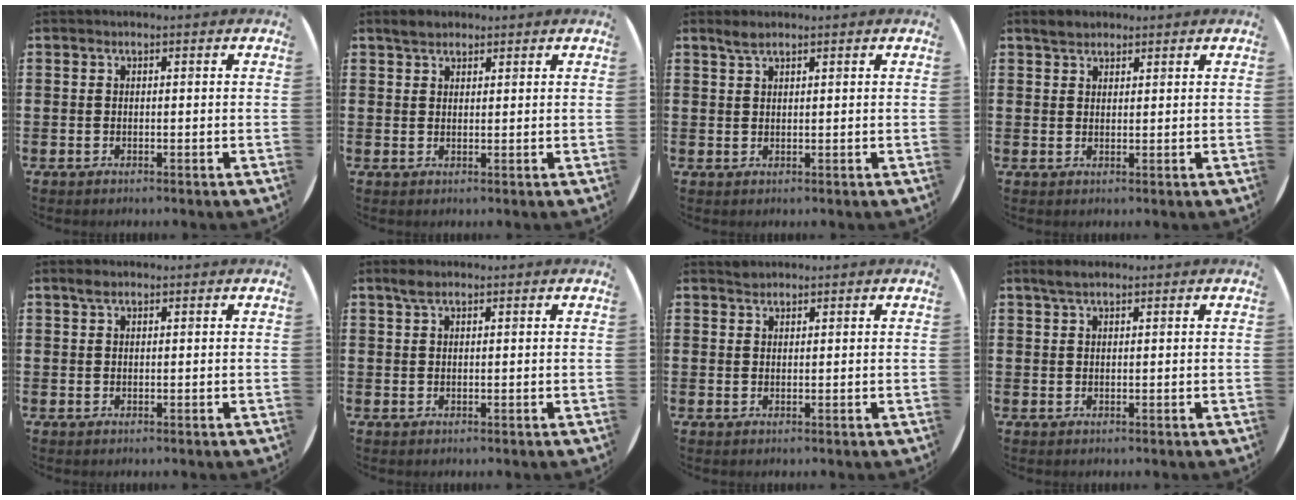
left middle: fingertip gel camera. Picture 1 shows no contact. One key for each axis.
{"total": 2.0, "fx": 1.8, "fy": 0.8, "fz": 0.3, "tx": 0.001, "ty": 0.003, "tz": 0.033}
{"total": 1.7, "fx": 1.4, "fy": 0.3, "fz": 0.8, "tx": -0.017, "ty": 0.003, "tz": 0.026}
{"total": 2.0, "fx": 1.9, "fy": 0.8, "fz": 0.2, "tx": 0.001, "ty": 0.002, "tz": 0.034}
{"total": 1.1, "fx": 0.8, "fy": 0.5, "fz": 0.5, "tx": -0.003, "ty": 0.002, "tz": 0.012}
{"total": 1.5, "fx": 1.1, "fy": 0.6, "fz": 0.8, "tx": -0.010, "ty": 0.002, "tz": 0.017}
{"total": 1.0, "fx": 1.0, "fy": 0.3, "fz": -0.1, "tx": 0.002, "ty": 0.002, "tz": 0.019}
{"total": 1.8, "fx": 1.4, "fy": 0.5, "fz": 1.0, "tx": -0.021, "ty": 0.006, "tz": 0.024}